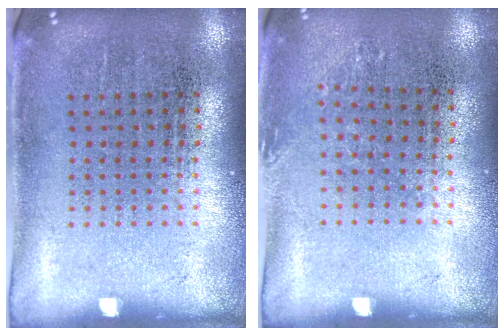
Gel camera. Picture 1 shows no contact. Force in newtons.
{"total": 0.8, "press": 0.7, "slide": 0.3}